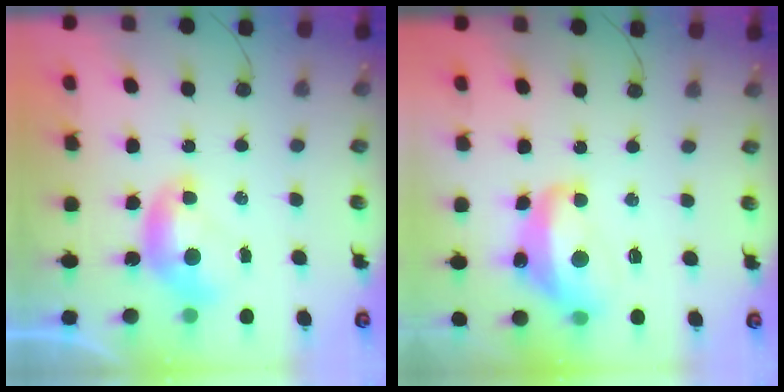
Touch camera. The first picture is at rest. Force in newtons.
{"total": 7.6, "press": 7.6, "slide": 0.9}